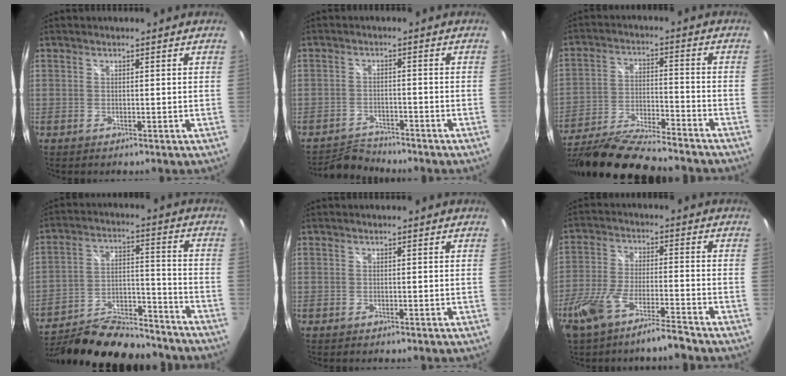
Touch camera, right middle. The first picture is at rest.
{"total": 3.8, "force": [-3.7, 0.7, -0.6], "torque": [-0.002, 0.011, -0.070]}
{"total": 22.2, "force": [-19.0, 2.9, 11.0], "torque": [-0.214, -0.056, -0.316]}
{"total": 22.7, "force": [-19.4, 5.8, 10.4], "torque": [-0.193, -0.012, -0.295]}
{"total": 0.0}
{"total": 10.3, "force": [-7.9, 1.2, 6.4], "torque": [-0.145, -0.017, -0.143]}